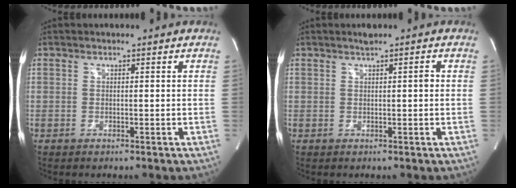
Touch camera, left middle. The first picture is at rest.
{"total": 1.7, "force": [0.6, 0.2, 1.6], "torque": [-0.028, 0.009, 0.012]}